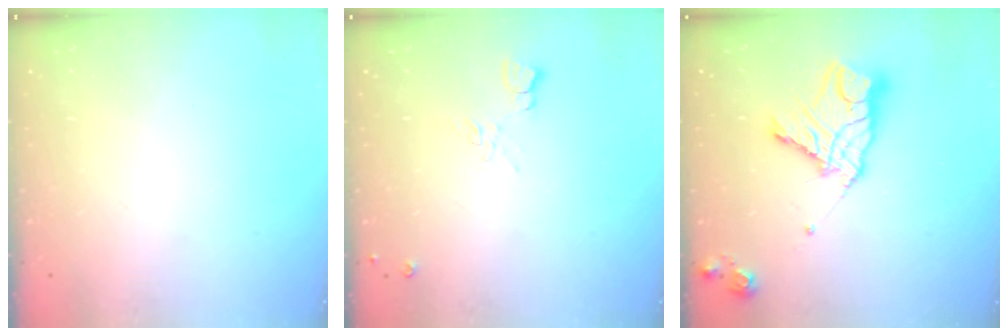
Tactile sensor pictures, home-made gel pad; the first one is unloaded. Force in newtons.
{"total": 6.6, "press": 6.5, "slide": 0.9}
{"total": 13.2, "press": 13.1, "slide": 1.1}